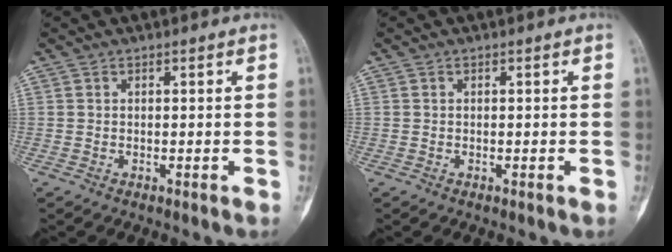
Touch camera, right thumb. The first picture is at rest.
{"total": 0.0}